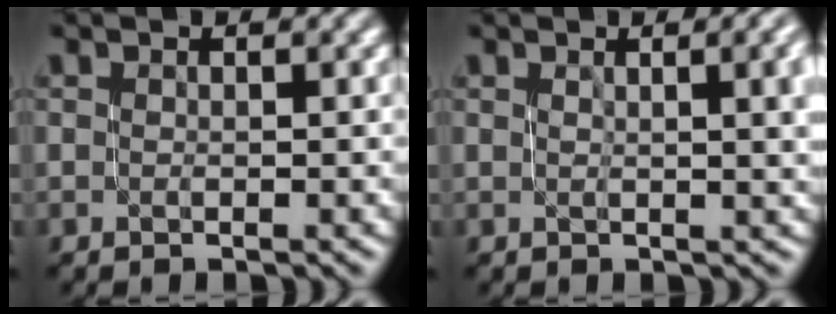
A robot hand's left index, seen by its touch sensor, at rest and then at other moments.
{"total": 5.9, "force": [1.0, 2.5, 5.3], "torque": [-0.029, 0.007, 0.010]}